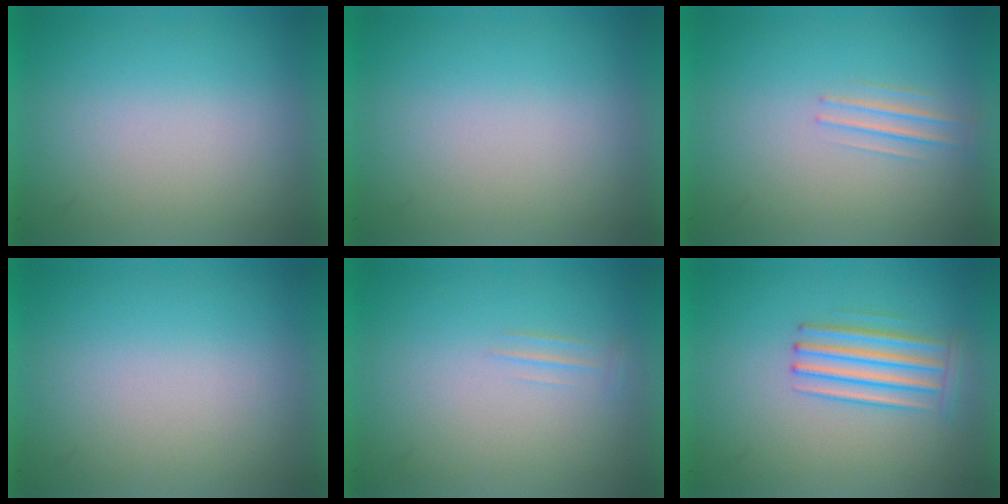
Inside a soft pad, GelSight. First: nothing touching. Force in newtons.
{"total": 0.0}
{"total": 1.3}
{"total": 0.0}
{"total": 2.0}
{"total": 2.9}